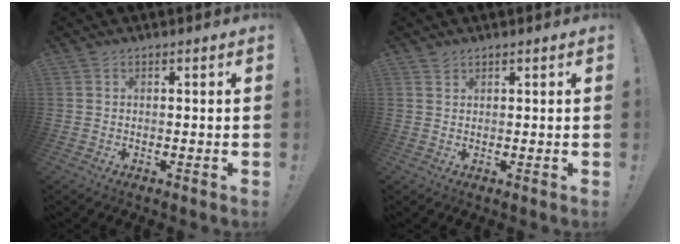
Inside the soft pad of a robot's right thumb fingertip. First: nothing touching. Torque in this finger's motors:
{"motor_torque": [-0.33, -0.21, 0.14, -0.05, 0.01]}